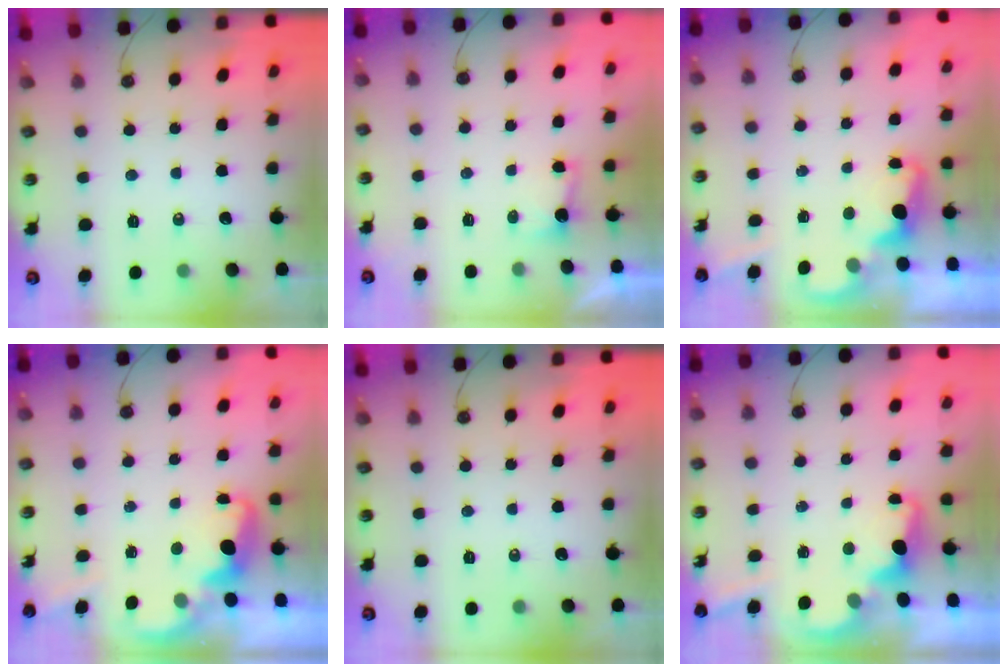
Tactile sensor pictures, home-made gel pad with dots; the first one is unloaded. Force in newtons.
{"total": 2.4, "press": 2.3, "slide": 0.9}
{"total": 2.3, "press": 2.2, "slide": 0.6}
{"total": 2.8, "press": 2.7, "slide": 0.6}
{"total": 0.0}
{"total": 3.4, "press": 3.3, "slide": 0.8}